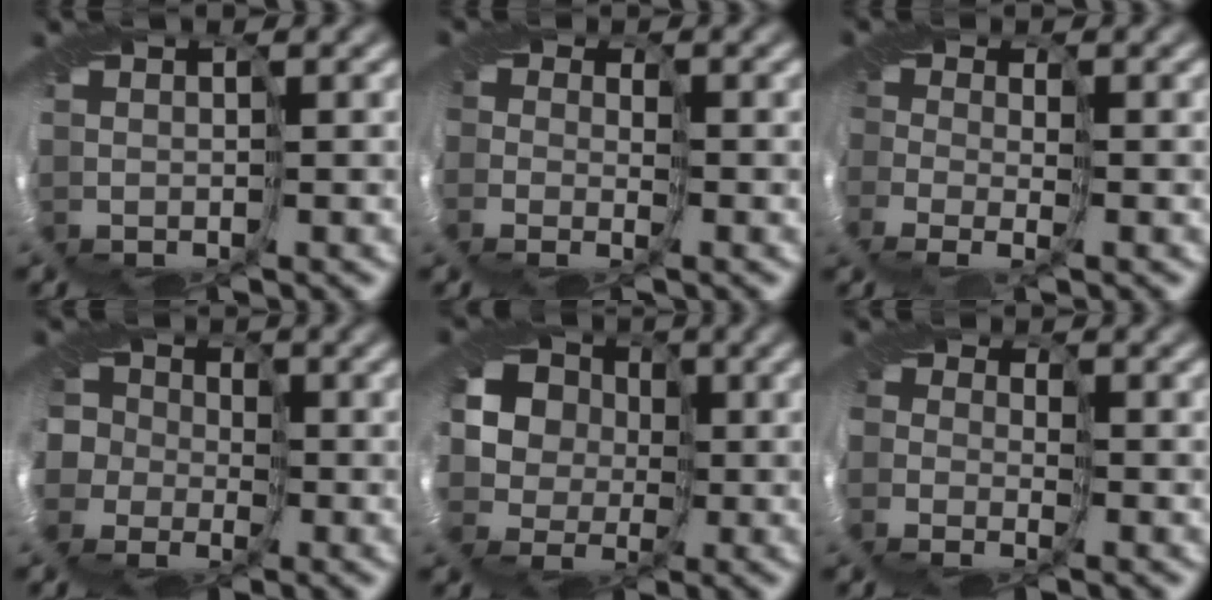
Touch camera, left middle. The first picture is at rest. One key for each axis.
{"total": 1.5, "fx": -1.1, "fy": 0.7, "fz": -0.7, "tx": 0.034, "ty": -0.021, "tz": -0.028}
{"total": 1.4, "fx": -1.4, "fy": 0.0, "fz": -0.2, "tx": 0.026, "ty": -0.024, "tz": -0.036}
{"total": 7.3, "fx": 1.2, "fy": 6.5, "fz": 3.0, "tx": -0.050, "ty": 0.010, "tz": -0.034}
{"total": 9.0, "fx": 0.1, "fy": 8.0, "fz": 4.1, "tx": -0.077, "ty": 0.007, "tz": -0.040}
{"total": 1.8, "fx": -1.0, "fy": 1.4, "fz": -0.3, "tx": 0.019, "ty": -0.016, "tz": -0.021}